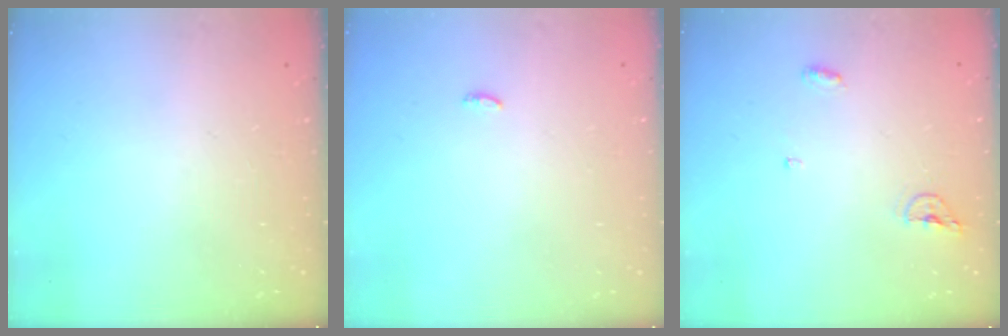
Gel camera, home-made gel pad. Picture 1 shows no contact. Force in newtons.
{"total": 3.4, "press": 3.3, "slide": 1.0}
{"total": 4.8, "press": 4.7, "slide": 1.1}